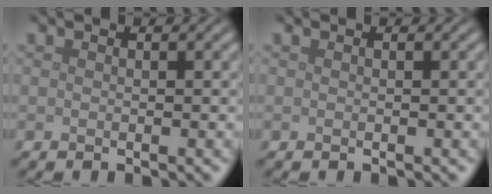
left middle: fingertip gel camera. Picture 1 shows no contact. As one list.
[{"total": 0.0}]